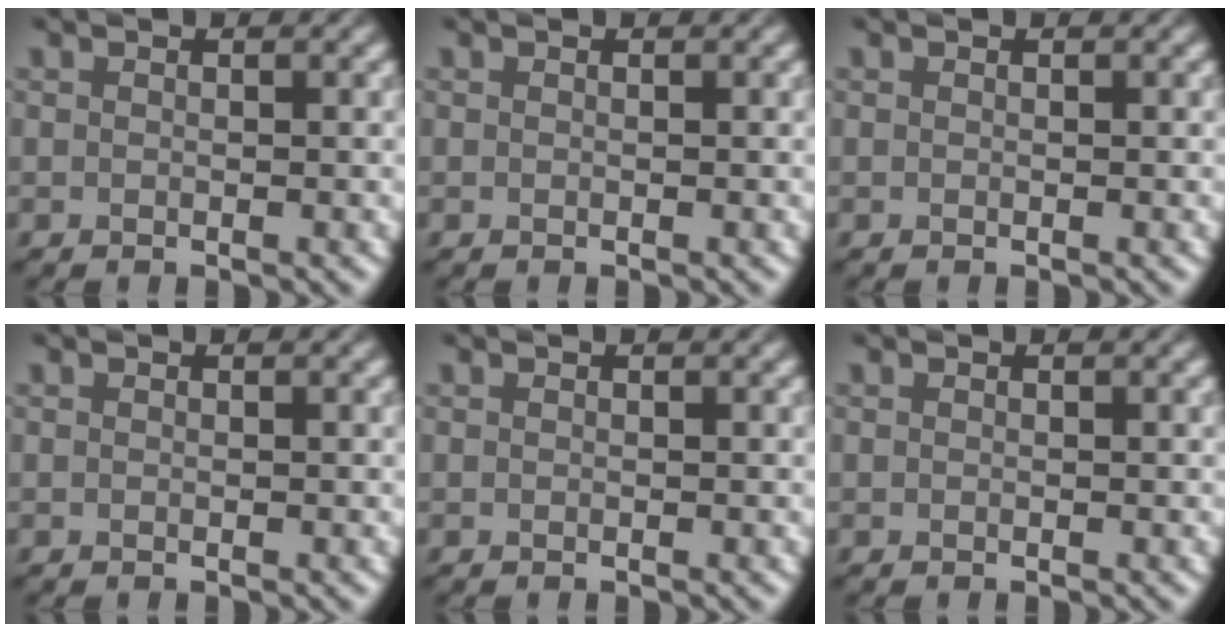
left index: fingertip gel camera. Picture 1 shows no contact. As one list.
[{"total": 0.0}, {"total": 0.0}, {"total": 0.0}, {"total": 0.0}, {"total": 0.0}]